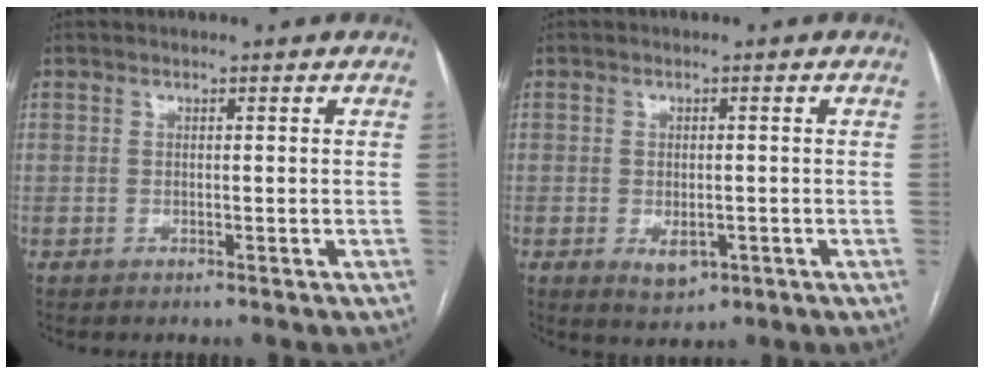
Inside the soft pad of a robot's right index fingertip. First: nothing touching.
{"total": 3.6, "force": [-1.2, 2.0, 2.8], "torque": [-0.043, -0.003, -0.007]}